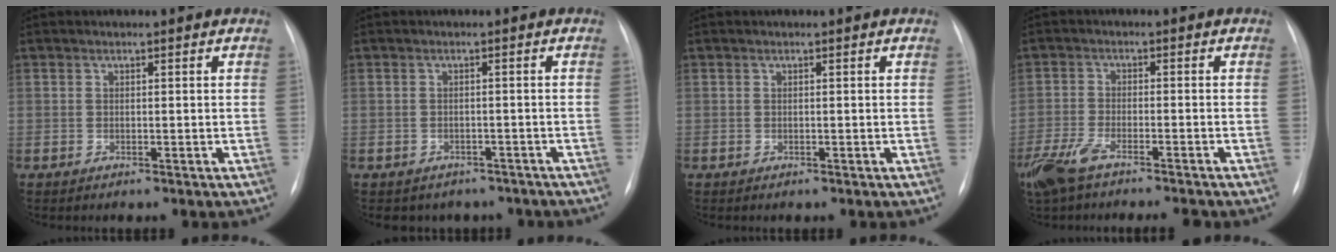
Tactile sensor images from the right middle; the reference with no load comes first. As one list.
[{"total": 6.3, "force": [-5.1, 3.5, 0.8], "torque": [-0.005, 0.015, -0.053]}, {"total": 0.0}, {"total": 10.6, "force": [-8.4, 2.3, 6.2], "torque": [-0.115, -0.012, -0.139]}]